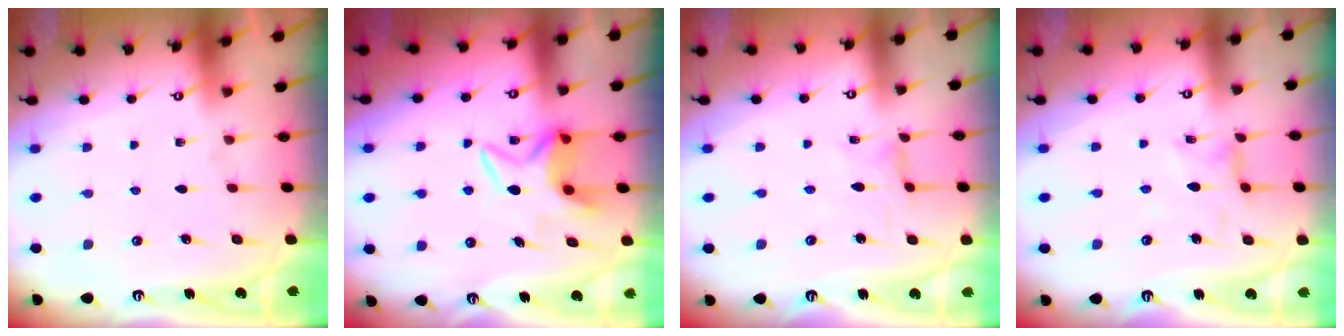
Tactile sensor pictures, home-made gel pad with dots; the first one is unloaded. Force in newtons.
{"total": 6.1, "press": 6.1, "slide": 0.6}
{"total": 0.0}
{"total": 0.9, "press": 0.9, "slide": 0.3}